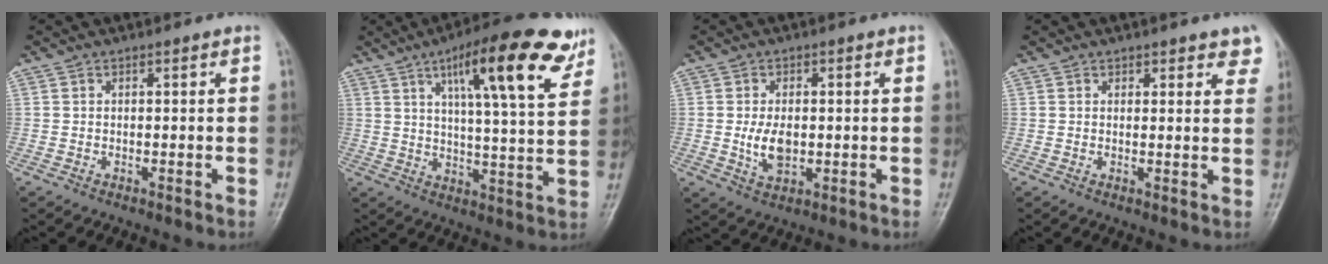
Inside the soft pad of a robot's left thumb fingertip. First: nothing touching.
{"total": 18.3, "force": [9.7, 4.4, 14.9], "torque": [-0.194, -0.029, 0.141]}
{"total": 5.5, "force": [-0.3, 3.4, 4.3], "torque": [-0.074, -0.006, -0.001]}
{"total": 4.2, "force": [3.0, 1.9, 2.2], "torque": [0.012, -0.010, 0.034]}